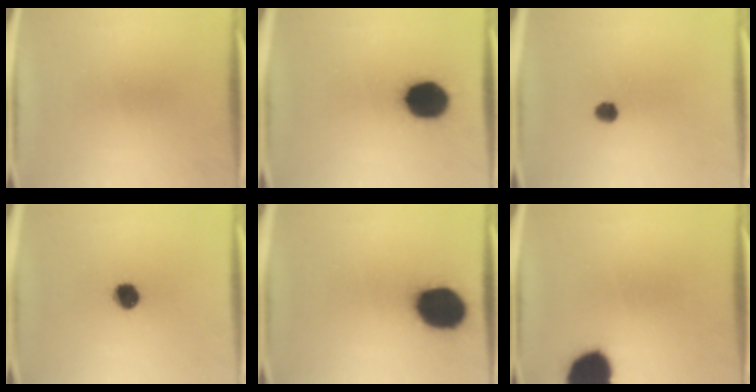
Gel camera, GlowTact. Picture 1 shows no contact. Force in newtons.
{"total": 15.6}
{"total": 2.7}
{"total": 6.5}
{"total": 18.4}
{"total": 14.1}